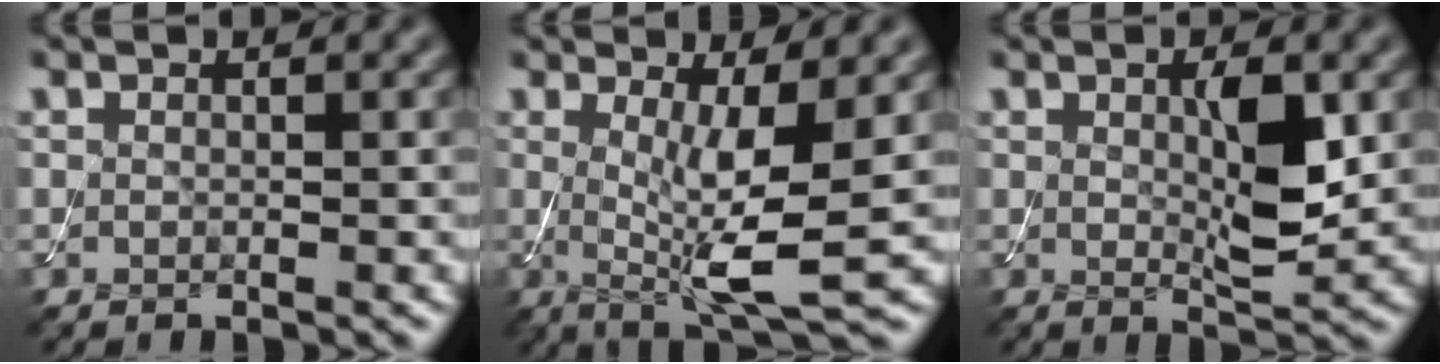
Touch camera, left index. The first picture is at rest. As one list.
[{"total": 6.9, "force": [-0.1, 1.5, 6.8], "torque": [-0.111, -0.016, 0.004]}, {"total": 4.4, "force": [0.7, 1.2, 4.2], "torque": [-0.074, -0.007, 0.017]}]